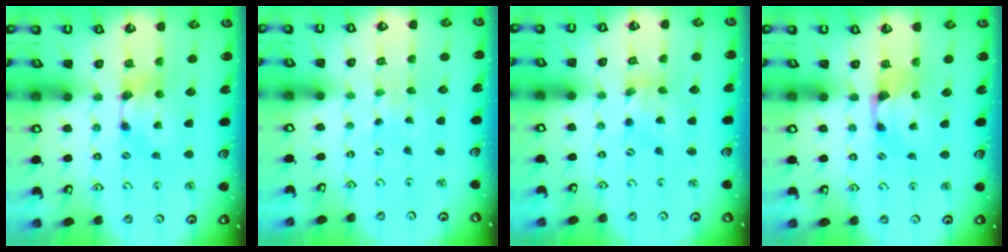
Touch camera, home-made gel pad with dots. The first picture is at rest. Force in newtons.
{"total": 5.7, "press": 5.7, "slide": 0.2}
{"total": 1.3, "press": 0.0, "slide": 1.3}
{"total": 0.6, "press": 0.1, "slide": 0.6}